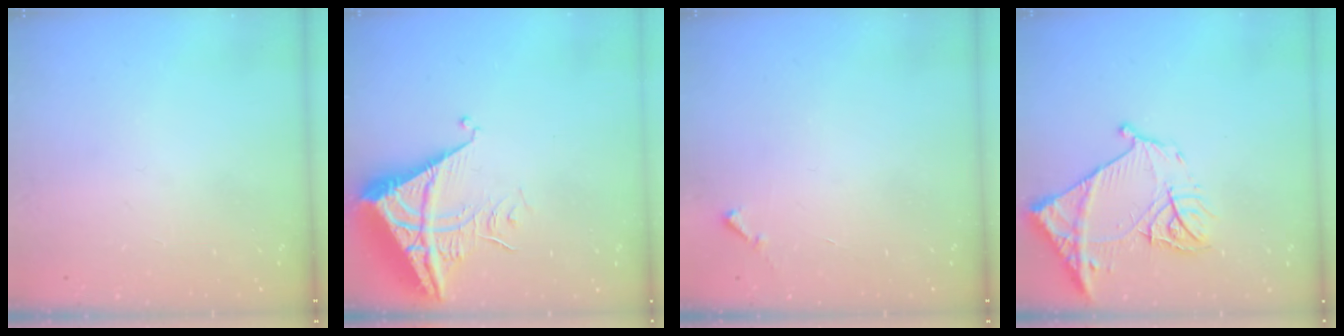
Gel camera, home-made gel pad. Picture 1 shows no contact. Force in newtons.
{"total": 7.0, "press": 7.0, "slide": 0.8}
{"total": 4.4, "press": 4.4, "slide": 0.3}
{"total": 15.0, "press": 14.9, "slide": 1.6}